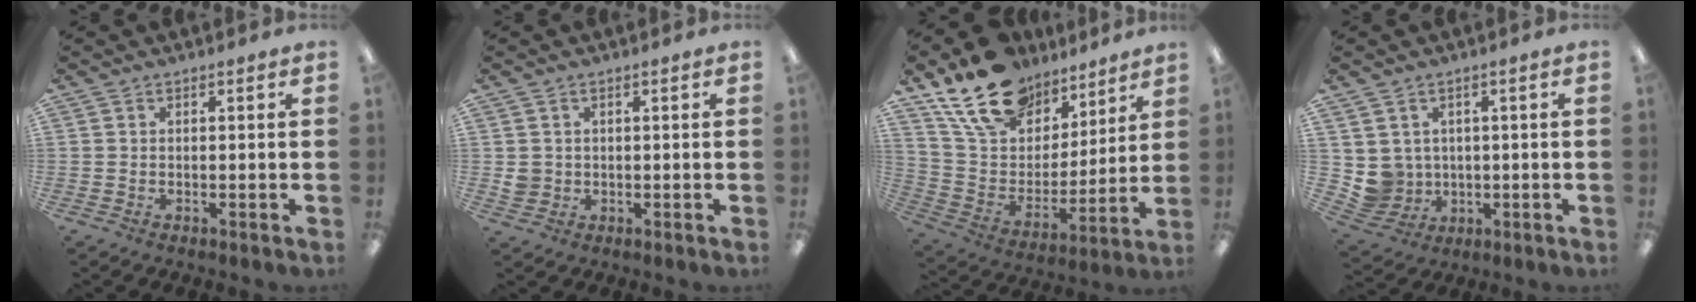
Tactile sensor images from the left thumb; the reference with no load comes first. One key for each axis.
{"total": 3.2, "fx": 0.5, "fy": 3.0, "fz": 0.8, "tx": -0.020, "ty": 0.007, "tz": 0.010}
{"total": 19.2, "fx": 13.5, "fy": 11.3, "fz": 7.6, "tx": -0.148, "ty": -0.074, "tz": 0.250}
{"total": 5.5, "fx": 1.4, "fy": 5.3, "fz": 0.2, "tx": -0.034, "ty": -0.008, "tz": 0.036}